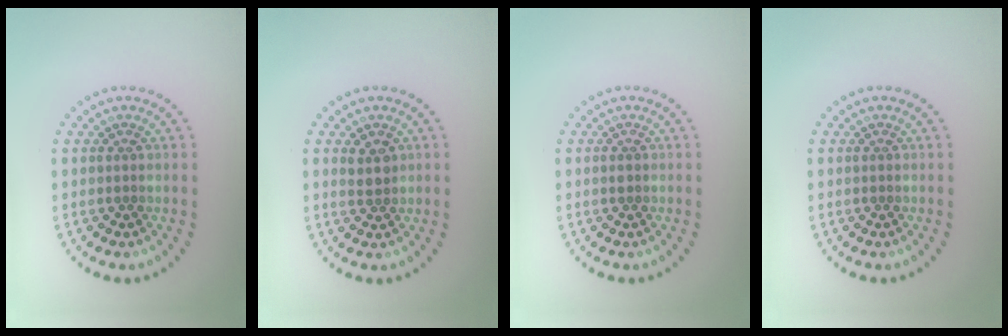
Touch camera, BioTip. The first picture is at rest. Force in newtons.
{"total": 1.8, "press": 1.6, "slide": 0.8}
{"total": 0.7, "press": 0.7, "slide": 0.0}
{"total": 0.0}